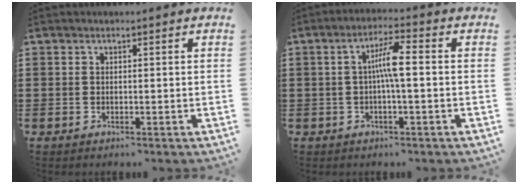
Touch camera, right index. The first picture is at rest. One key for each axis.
{"total": 5.0, "fx": -0.2, "fy": 0.6, "fz": 5.0, "tx": -0.093, "ty": 0.005, "tz": -0.009}